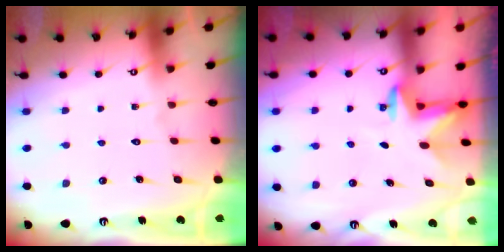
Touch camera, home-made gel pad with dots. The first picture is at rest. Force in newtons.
{"total": 3.0, "press": 2.9, "slide": 0.7}